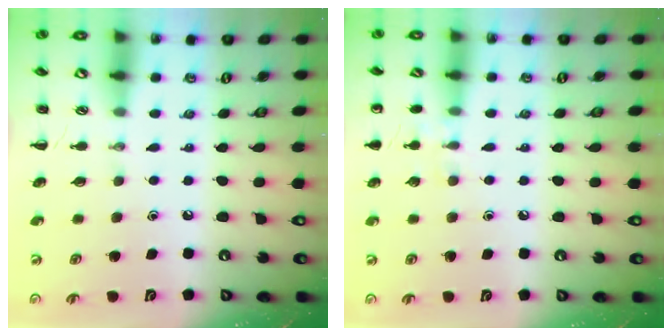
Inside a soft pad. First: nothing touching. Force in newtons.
{"total": 6.0, "press": 5.7, "slide": 1.7}